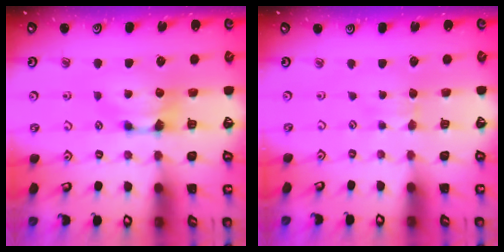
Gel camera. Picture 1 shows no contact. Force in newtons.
{"total": 2.4, "press": 2.4, "slide": 0.4}